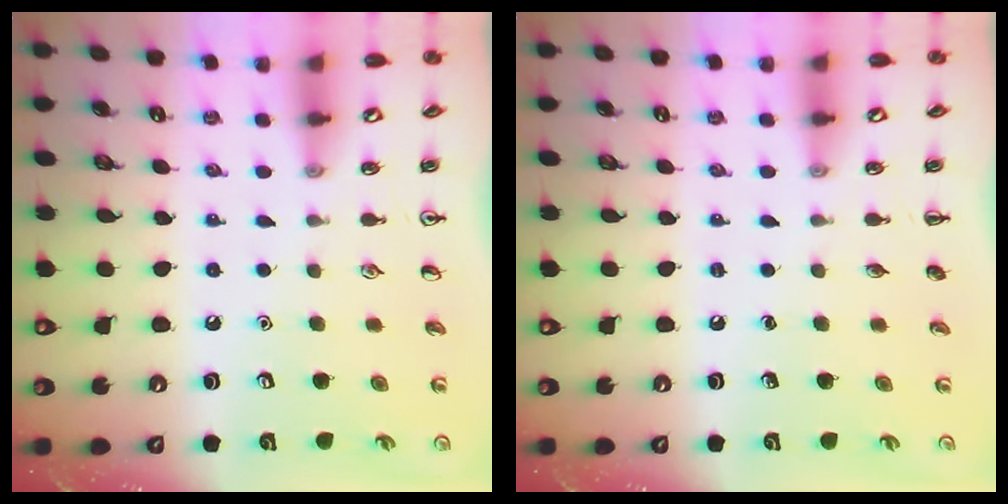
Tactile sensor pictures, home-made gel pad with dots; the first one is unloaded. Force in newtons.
{"total": 0.0}